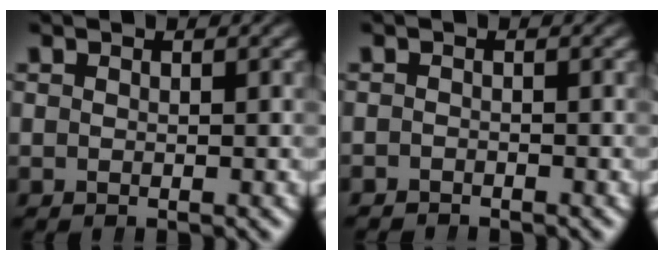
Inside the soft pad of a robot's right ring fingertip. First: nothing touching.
{"total": 1.4, "force": [-1.3, 0.0, -0.4], "torque": [0.003, -0.015, -0.018]}